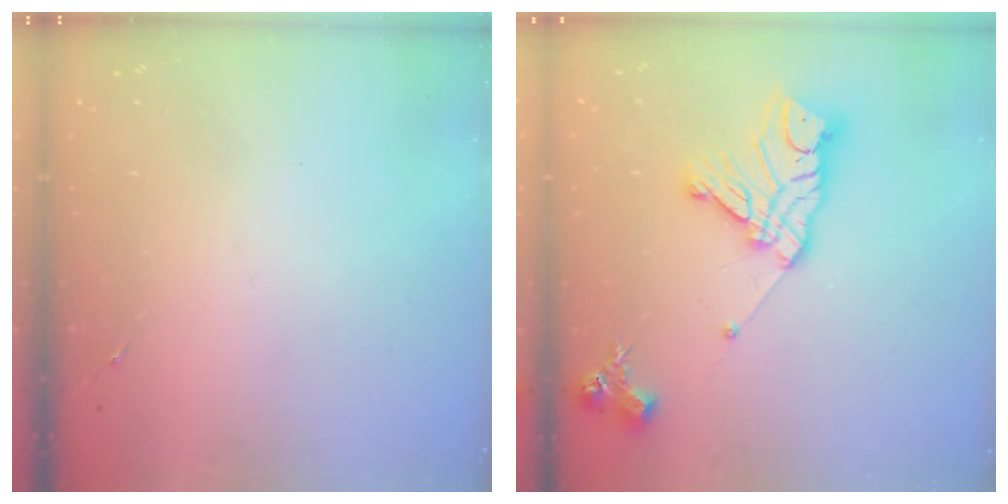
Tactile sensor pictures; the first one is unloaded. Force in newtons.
{"total": 16.3, "press": 16.2, "slide": 1.4}